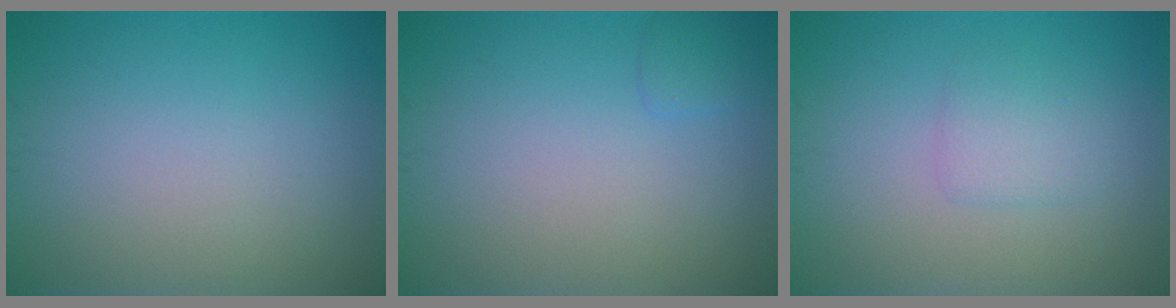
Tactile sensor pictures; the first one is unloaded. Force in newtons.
{"total": 0.9, "press": 0.9, "slide": 0.1}
{"total": 1.8, "press": 1.8, "slide": 0.1}